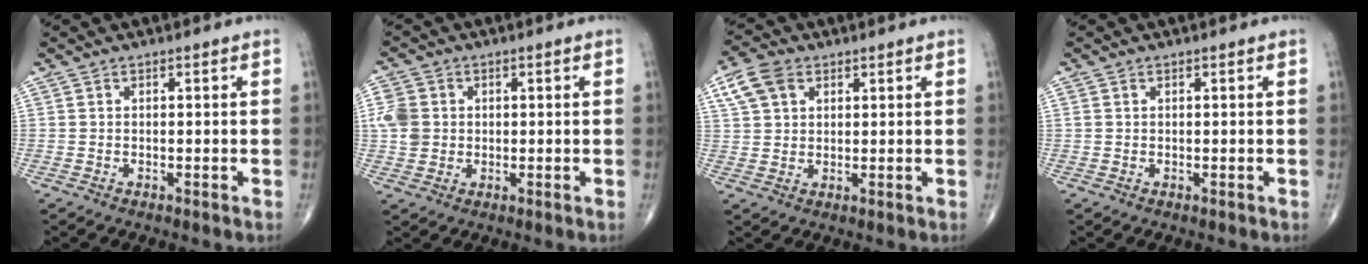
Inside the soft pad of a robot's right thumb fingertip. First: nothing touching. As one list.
[{"total": 6.3, "force": [0.6, 5.5, 3.0], "torque": [-0.050, 0.004, 0.009]}, {"total": 6.8, "force": [3.1, 4.7, 3.8], "torque": [-0.067, 0.004, 0.060]}, {"total": 0.6, "force": [0.2, 0.5, 0.3], "torque": [-0.004, 0.003, 0.003]}]